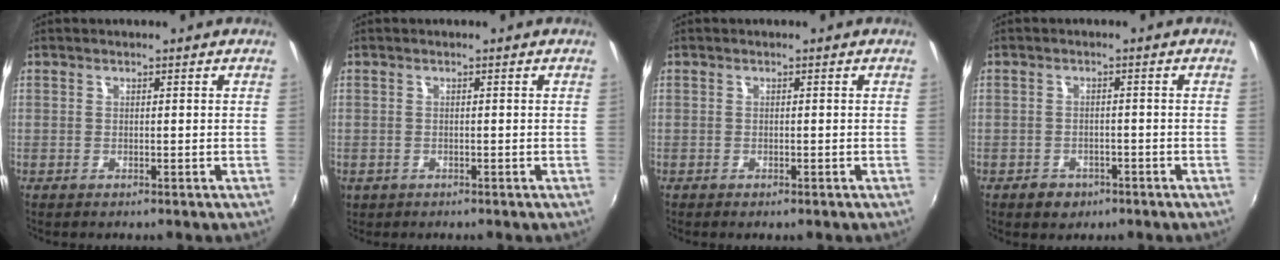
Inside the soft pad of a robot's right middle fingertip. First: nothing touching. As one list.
[{"total": 1.4, "force": [-0.6, 1.2, 0.4], "torque": [-0.012, -0.004, -0.010]}, {"total": 0.7, "force": [-0.5, 0.2, 0.4], "torque": [-0.007, -0.004, -0.010]}, {"total": 3.7, "force": [-2.3, 2.5, 1.3], "torque": [-0.035, -0.001, -0.031]}]